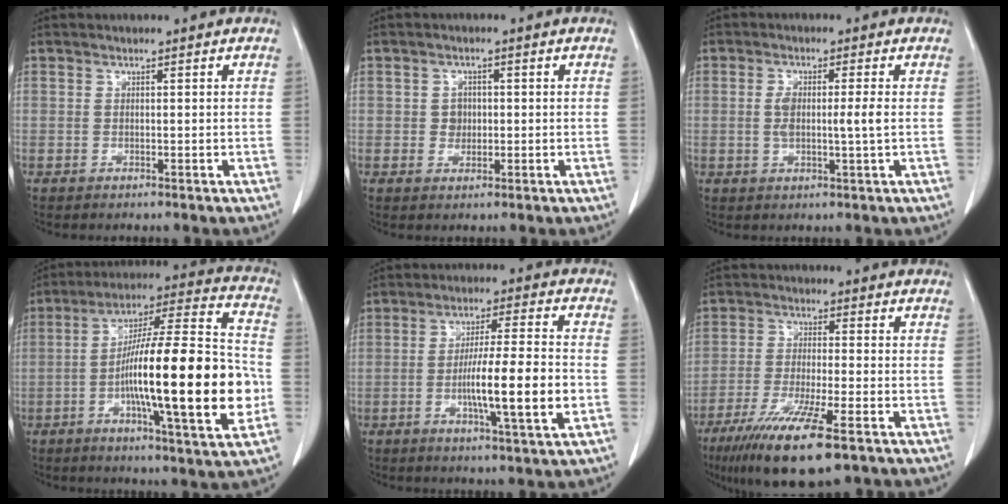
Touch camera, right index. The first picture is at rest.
{"total": 2.3, "force": [0.0, 2.0, 1.1], "torque": [-0.013, 0.003, 0.001]}
{"total": 4.6, "force": [0.0, 0.5, 4.6], "torque": [-0.087, 0.002, 0.002]}
{"total": 23.9, "force": [-4.4, 2.3, 23.4], "torque": [-0.352, 0.005, -0.074]}
{"total": 11.7, "force": [-2.6, 0.2, 11.4], "torque": [-0.190, -0.004, -0.048]}
{"total": 13.5, "force": [-8.3, 1.5, 10.5], "torque": [-0.192, -0.039, -0.139]}